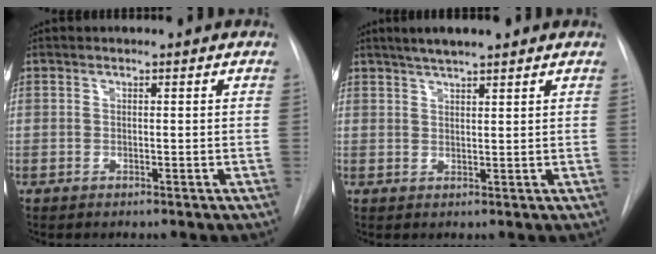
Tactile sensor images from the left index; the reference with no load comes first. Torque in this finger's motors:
{"motor_torque": [0.11, -0.39, 0.14, 0.02]}